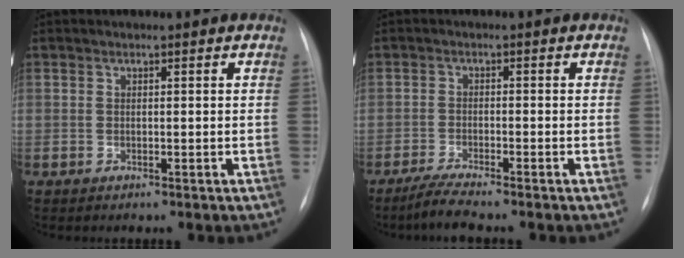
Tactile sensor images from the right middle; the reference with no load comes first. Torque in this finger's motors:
{"motor_torque": [0.14, -0.10, 0.02, 0.05]}